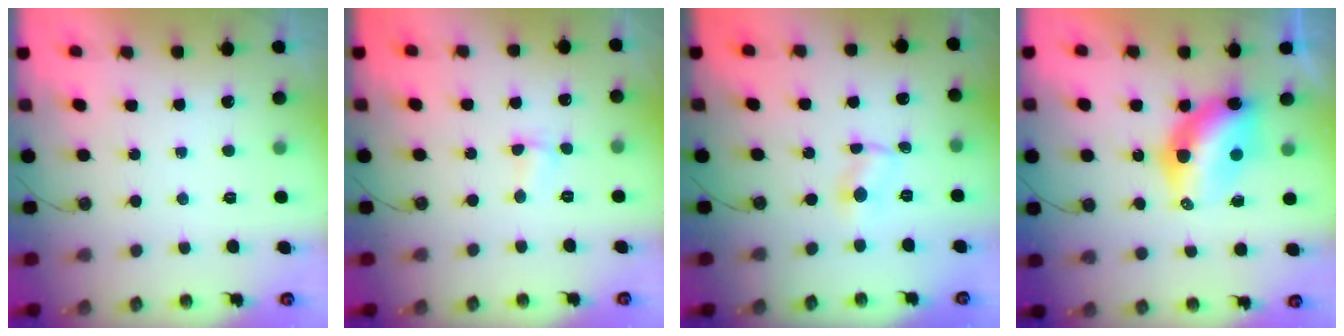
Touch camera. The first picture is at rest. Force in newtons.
{"total": 2.0, "press": 1.9, "slide": 0.5}
{"total": 1.5, "press": 1.5, "slide": 0.2}
{"total": 8.3, "press": 8.3, "slide": 0.4}